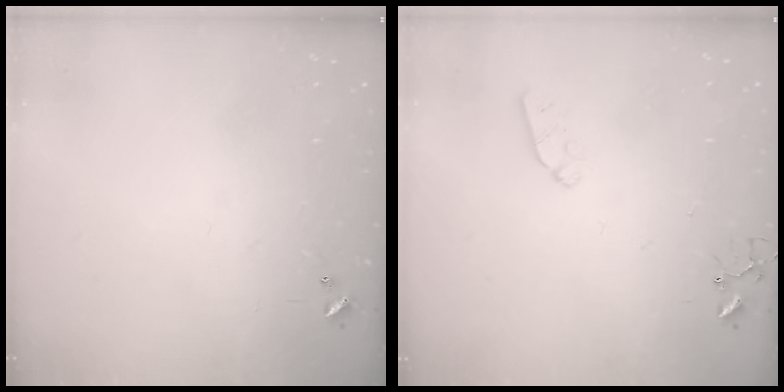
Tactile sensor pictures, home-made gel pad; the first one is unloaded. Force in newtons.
{"total": 5.2, "press": 5.1, "slide": 0.7}